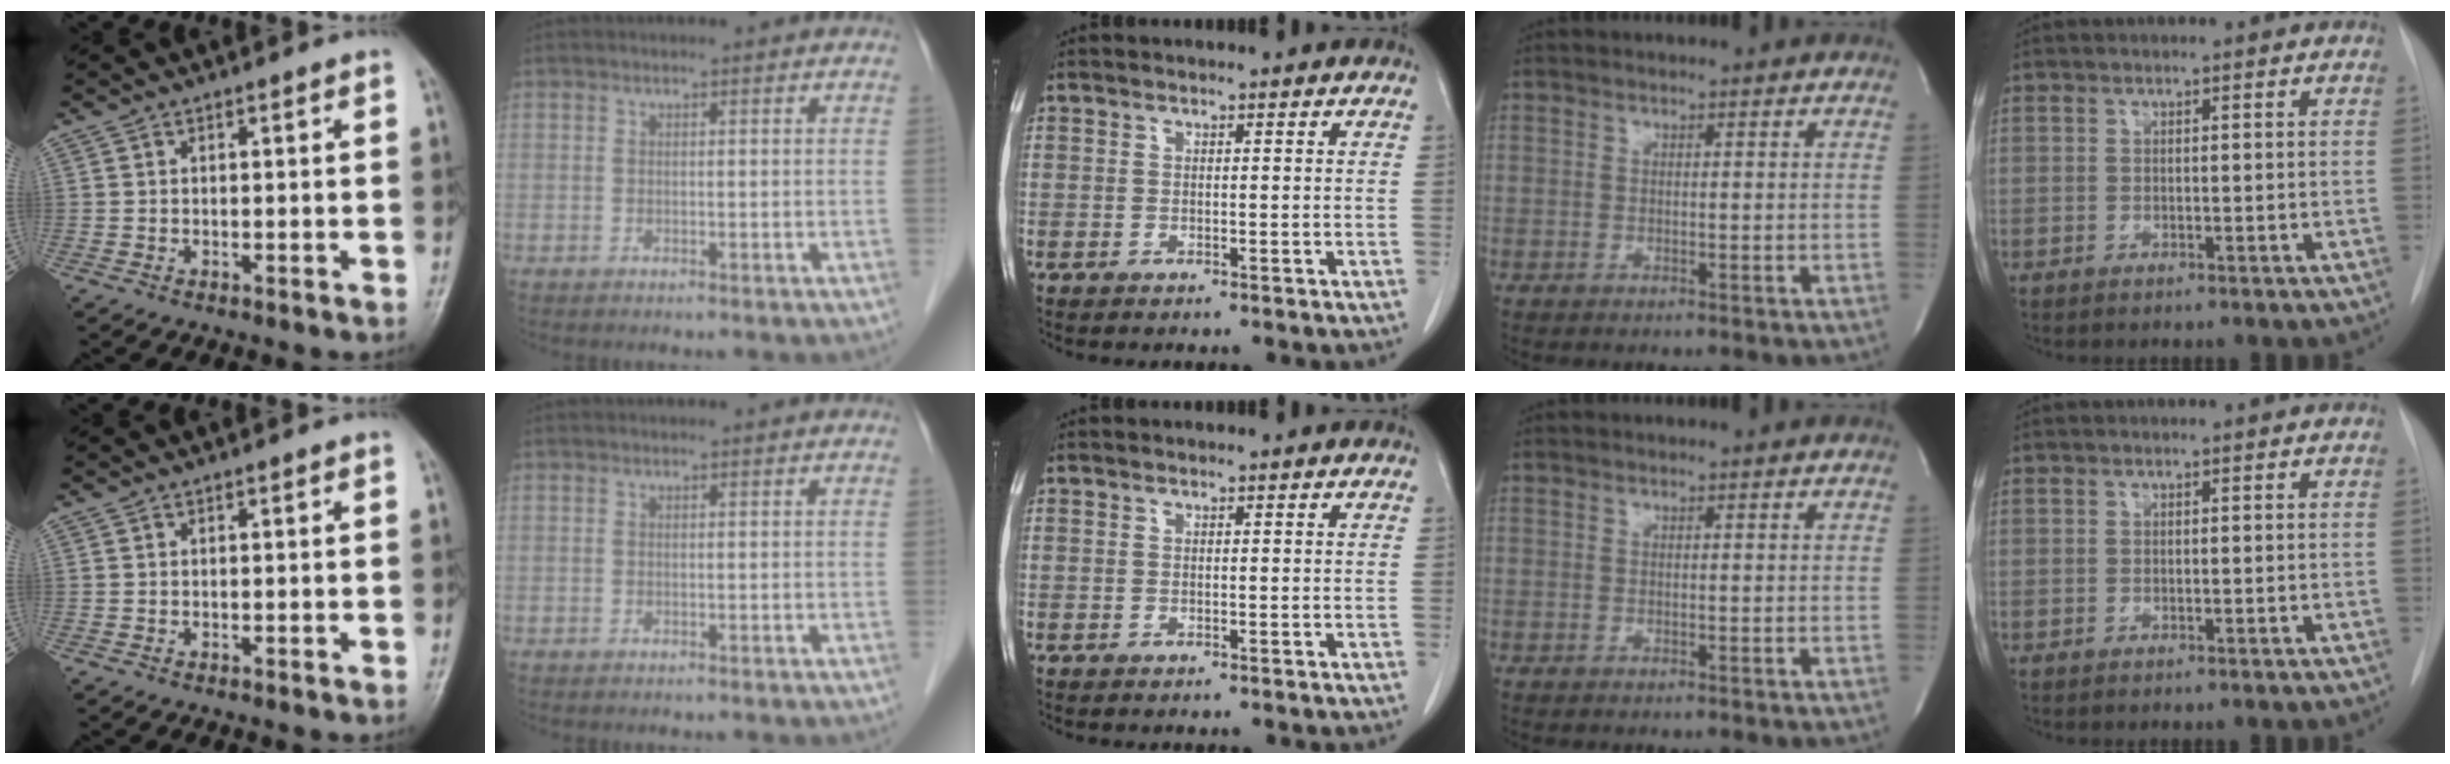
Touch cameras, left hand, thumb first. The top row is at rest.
{}